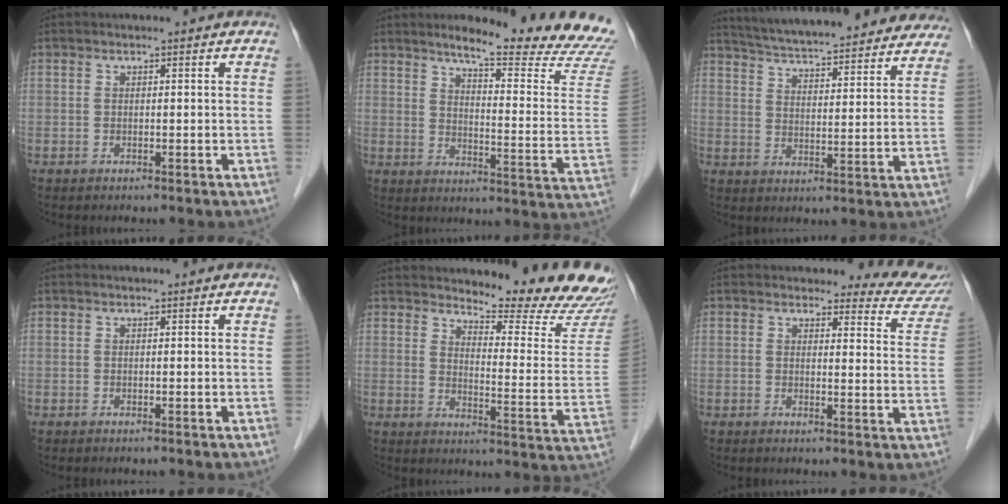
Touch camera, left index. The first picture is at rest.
{"total": 19.0, "force": [17.4, -0.3, 7.8], "torque": [-0.109, -0.101, 0.204]}
{"total": 28.7, "force": [26.1, 4.6, 11.0], "torque": [-0.181, -0.023, 0.333]}
{"total": 0.0}
{"total": 17.2, "force": [16.4, 1.5, 5.0], "torque": [-0.059, -0.110, 0.183]}
{"total": 9.0, "force": [8.7, 2.3, 0.4], "torque": [0.033, -0.046, 0.060]}